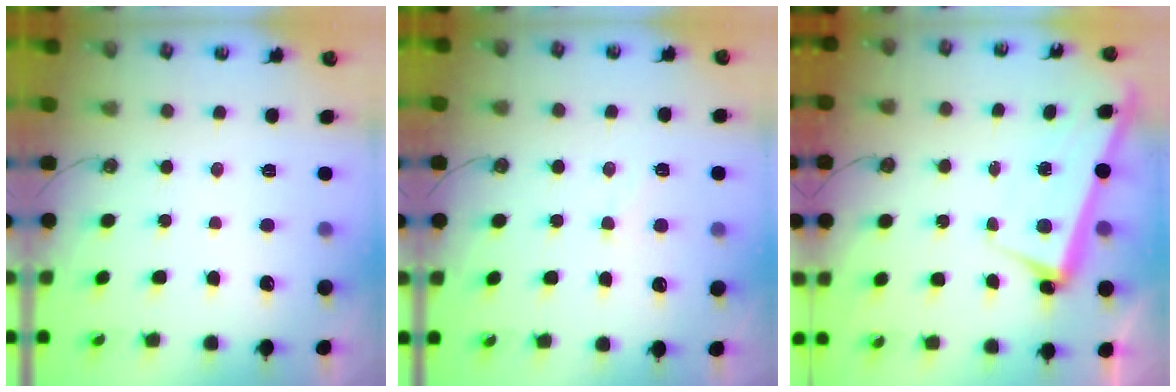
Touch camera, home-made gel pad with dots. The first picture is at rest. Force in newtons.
{"total": 0.9, "press": 0.6, "slide": 0.7}
{"total": 2.4, "press": 2.2, "slide": 0.8}